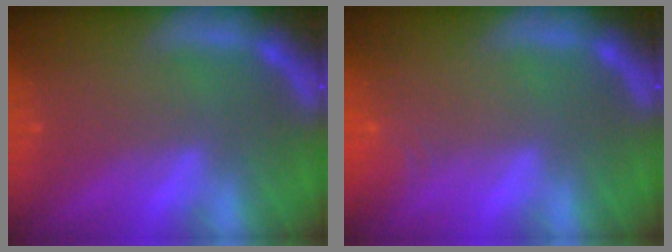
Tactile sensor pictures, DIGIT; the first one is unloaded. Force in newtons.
{"total": 2.4}